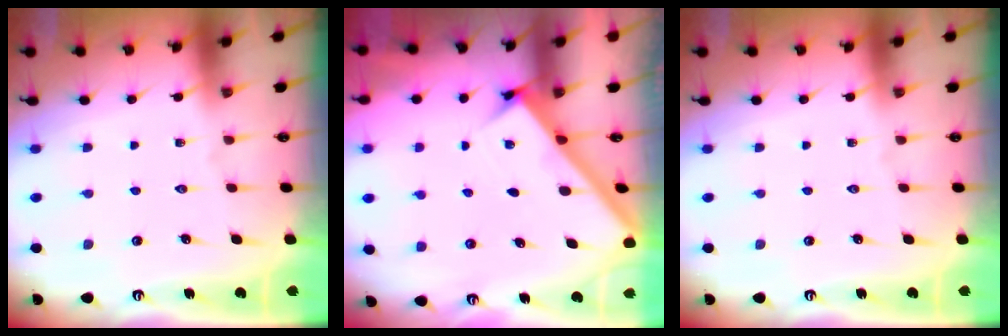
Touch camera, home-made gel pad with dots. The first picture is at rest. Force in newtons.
{"total": 2.5, "press": 2.5, "slide": 0.3}
{"total": 0.0}